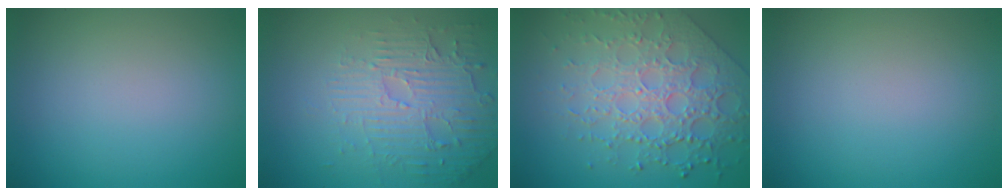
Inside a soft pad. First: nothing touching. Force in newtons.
{"total": 5.9, "press": 3.7, "slide": 4.5}
{"total": 7.2, "press": 5.4, "slide": 4.8}
{"total": 0.0}